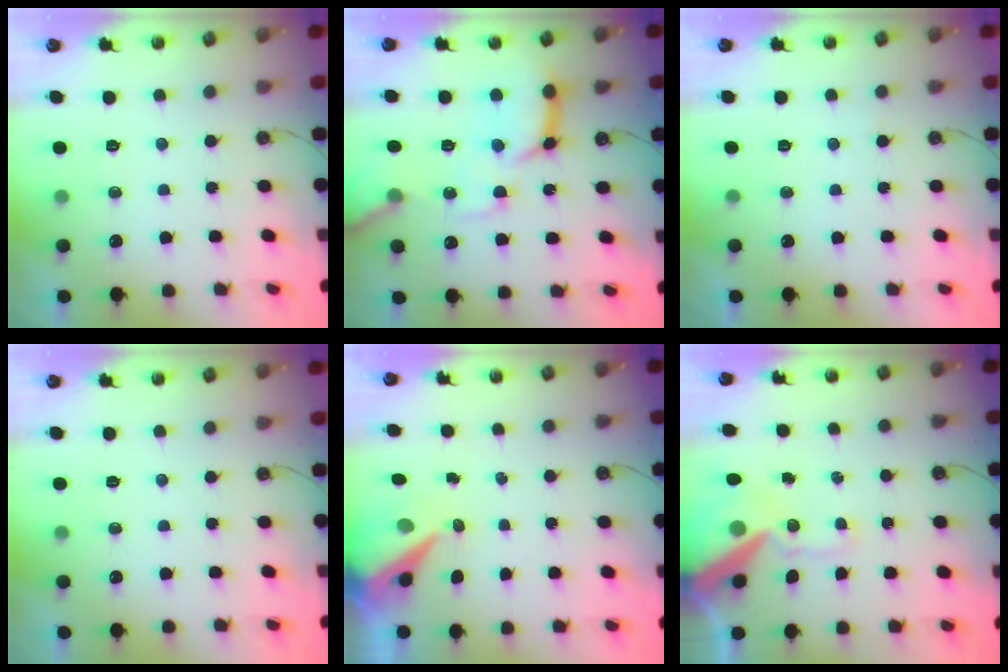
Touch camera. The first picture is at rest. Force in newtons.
{"total": 16.3, "press": 16.2, "slide": 1.8}
{"total": 4.0, "press": 4.0, "slide": 0.3}
{"total": 0.0}
{"total": 8.6, "press": 8.6, "slide": 1.1}
{"total": 15.9, "press": 15.8, "slide": 2.3}